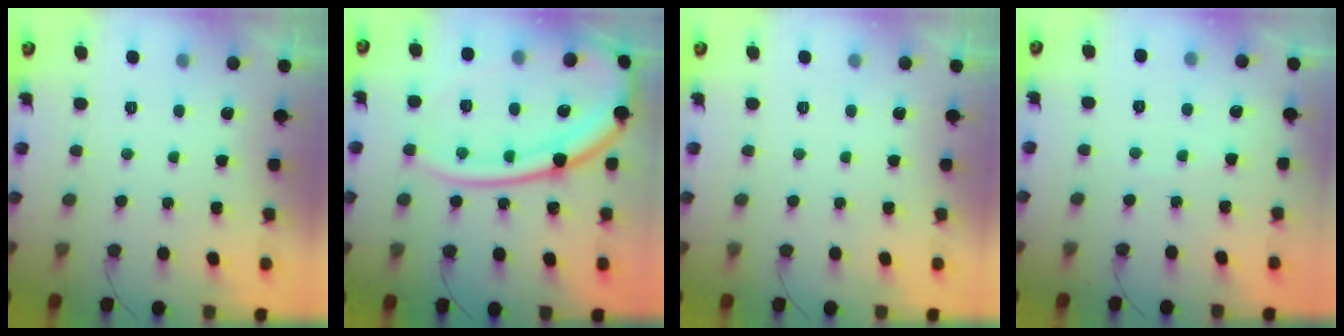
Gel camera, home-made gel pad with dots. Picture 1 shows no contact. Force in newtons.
{"total": 21.5, "press": 21.4, "slide": 2.5}
{"total": 0.0}
{"total": 2.9, "press": 2.9, "slide": 0.4}